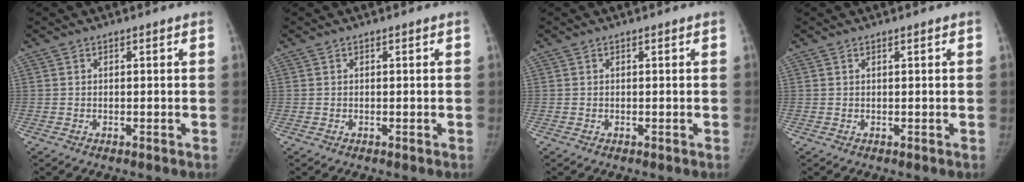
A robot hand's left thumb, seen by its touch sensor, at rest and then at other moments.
{"total": 0.0}
{"total": 0.0}
{"total": 0.0}